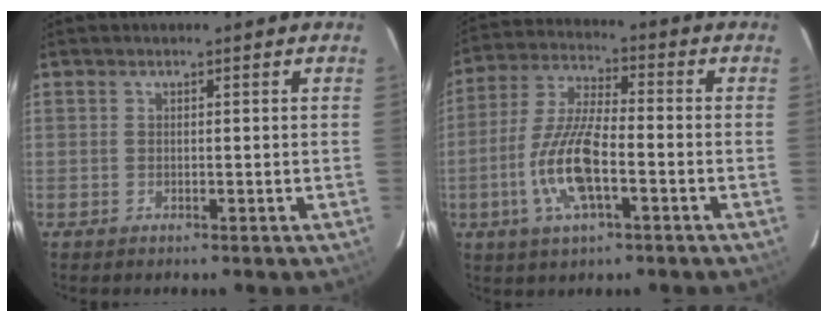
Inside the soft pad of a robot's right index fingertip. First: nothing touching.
{"total": 12.8, "force": [-4.2, 3.8, 11.4], "torque": [-0.244, -0.003, -0.083]}